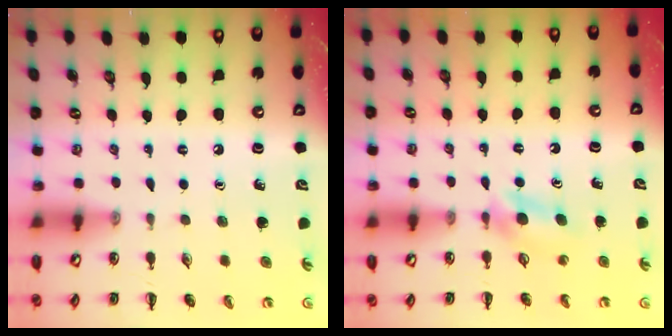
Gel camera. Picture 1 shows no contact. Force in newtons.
{"total": 3.7, "press": 3.4, "slide": 1.5}